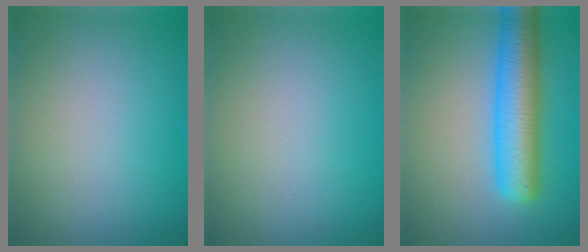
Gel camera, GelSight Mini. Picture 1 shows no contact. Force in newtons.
{"total": 0.0}
{"total": 8.0, "press": 8.0, "slide": 0.1}